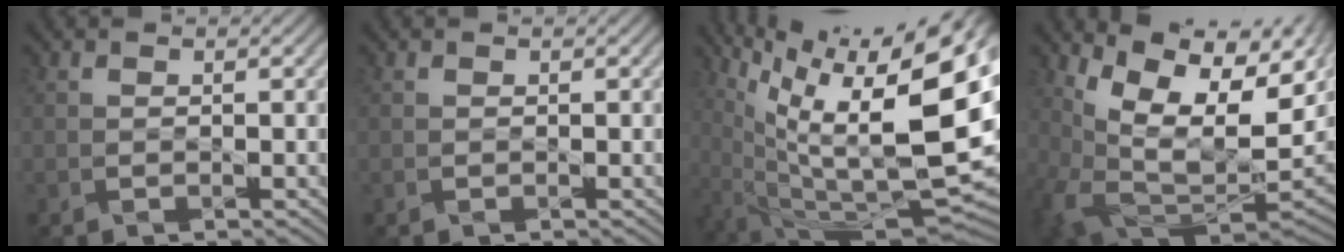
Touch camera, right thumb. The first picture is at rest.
{"total": 0.0}
{"total": 19.9, "force": [7.3, 5.8, 17.6], "torque": [-0.255, 0.024, 0.132]}
{"total": 13.7, "force": [3.5, 8.1, 10.4], "torque": [-0.185, -0.016, 0.088]}